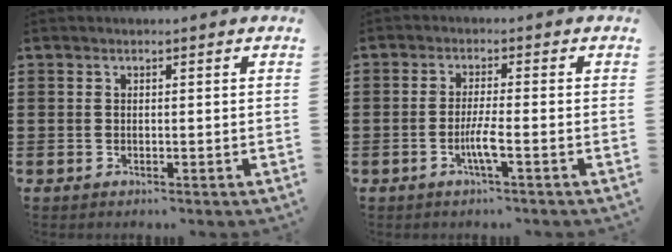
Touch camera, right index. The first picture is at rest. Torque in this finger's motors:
{"motor_torque": [1.37, -0.34, 0.45, 0.11]}